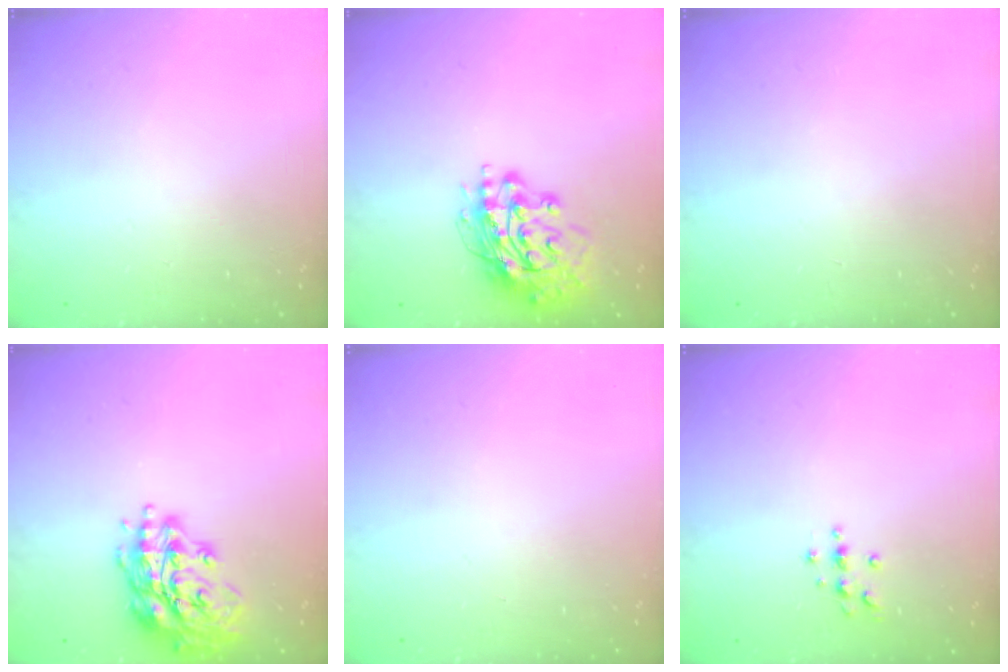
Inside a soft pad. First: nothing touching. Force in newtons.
{"total": 15.2, "press": 15.1, "slide": 1.6}
{"total": 0.0}
{"total": 16.1, "press": 15.9, "slide": 2.1}
{"total": 0.0}
{"total": 3.7, "press": 3.6, "slide": 0.5}